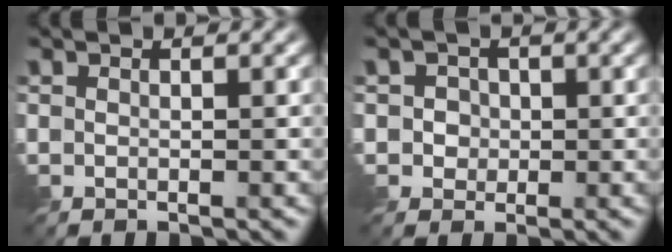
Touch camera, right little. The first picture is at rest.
{"total": 2.4, "force": [0.4, 2.2, 0.8], "torque": [-0.013, 0.005, 0.006]}